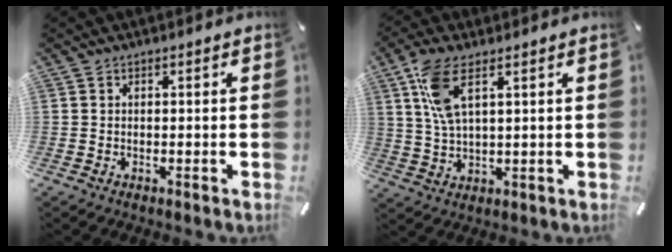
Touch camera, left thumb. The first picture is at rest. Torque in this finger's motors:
{"motor_torque": [0.36, 0.39, 0.04, -0.10, 0.06]}